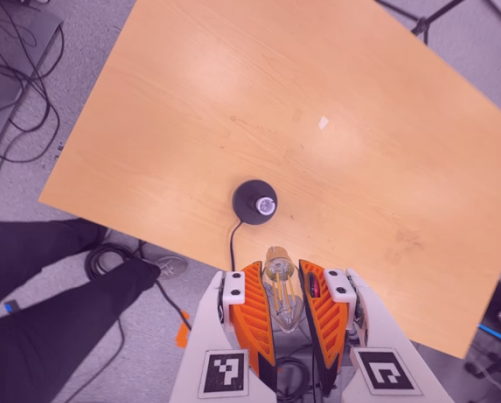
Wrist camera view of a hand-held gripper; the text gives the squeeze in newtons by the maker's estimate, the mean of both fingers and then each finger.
{"total": 20.9, "left": 23.5, "right": 18.3}